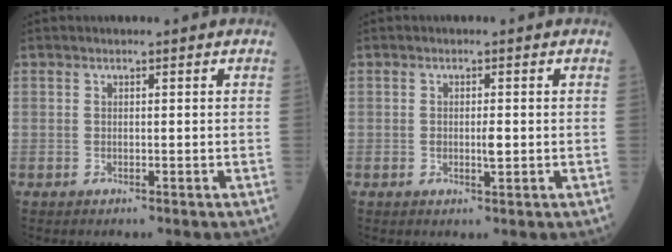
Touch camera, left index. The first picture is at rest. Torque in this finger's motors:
{"motor_torque": [0.10, 0.01, 0.01, 0.01]}